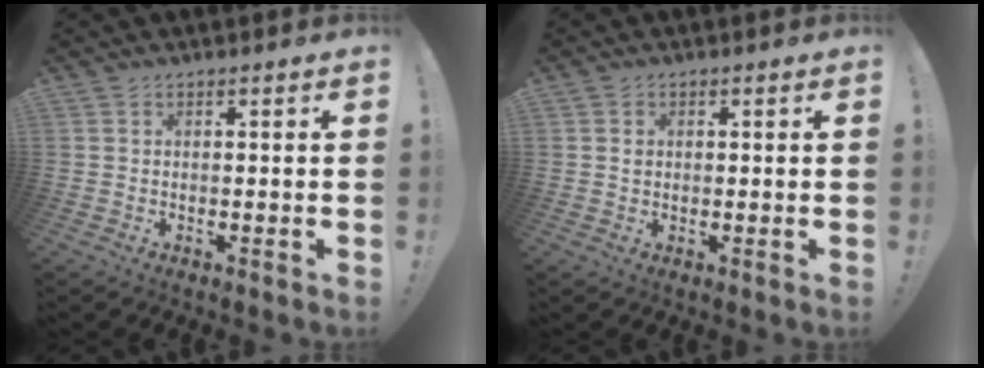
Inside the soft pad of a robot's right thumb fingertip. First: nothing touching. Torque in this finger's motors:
{"motor_torque": [0.18, -0.23, 0.09, 0.28, 0.01]}